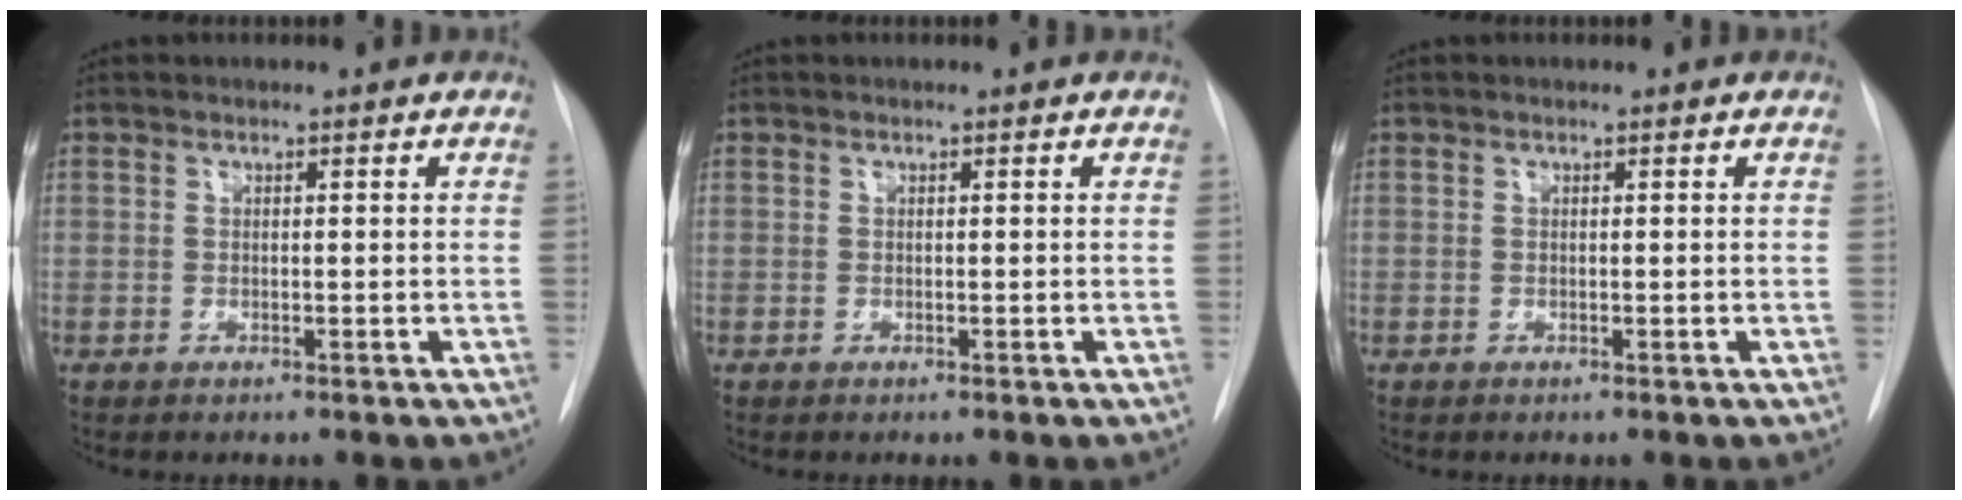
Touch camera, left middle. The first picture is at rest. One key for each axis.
{"total": 0.0}
{"total": 0.0}